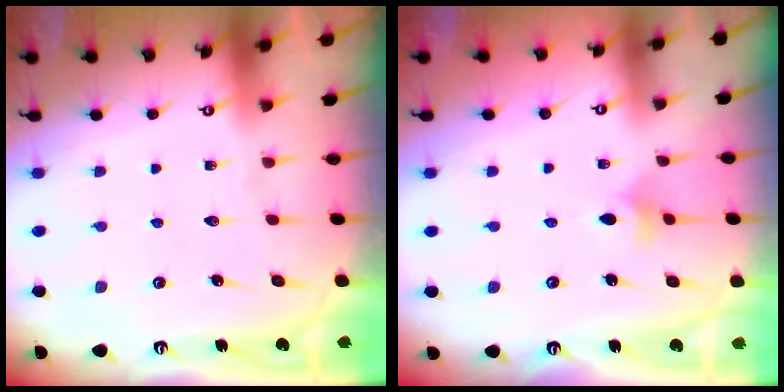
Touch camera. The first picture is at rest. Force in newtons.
{"total": 4.0, "press": 4.0, "slide": 0.8}